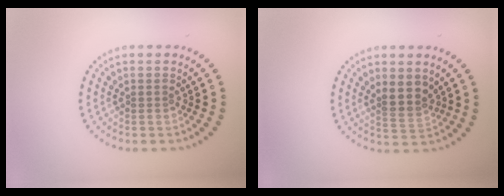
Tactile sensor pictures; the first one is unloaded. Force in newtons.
{"total": 2.3, "press": 1.9, "slide": 1.2}